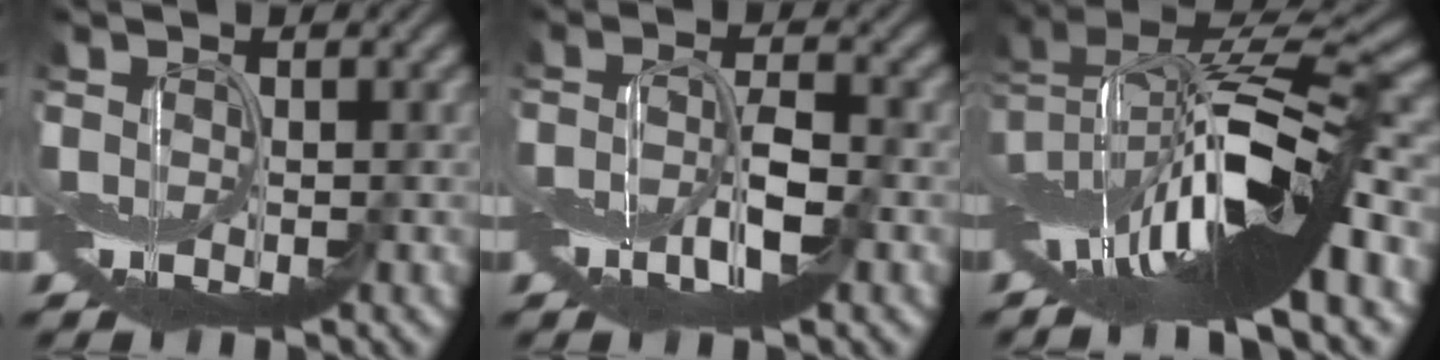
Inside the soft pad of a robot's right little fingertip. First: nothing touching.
{"total": 4.0, "force": [-1.6, 1.0, 3.5], "torque": [-0.073, 0.001, -0.032]}
{"total": 15.1, "force": [-3.2, 4.1, 14.1], "torque": [-0.227, 0.018, -0.066]}